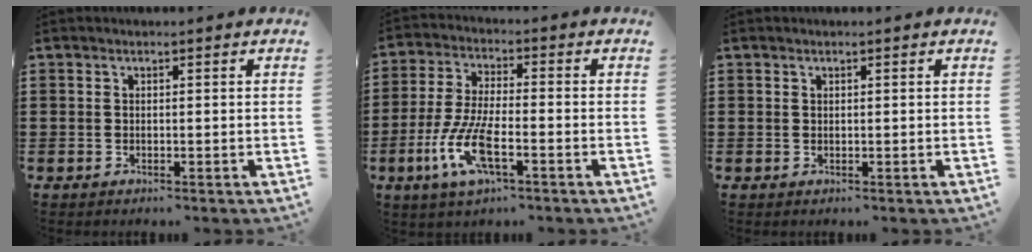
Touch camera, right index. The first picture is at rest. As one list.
[{"total": 9.1, "force": [-3.9, 2.6, 7.8], "torque": [-0.188, -0.017, -0.077]}, {"total": 0.0}]